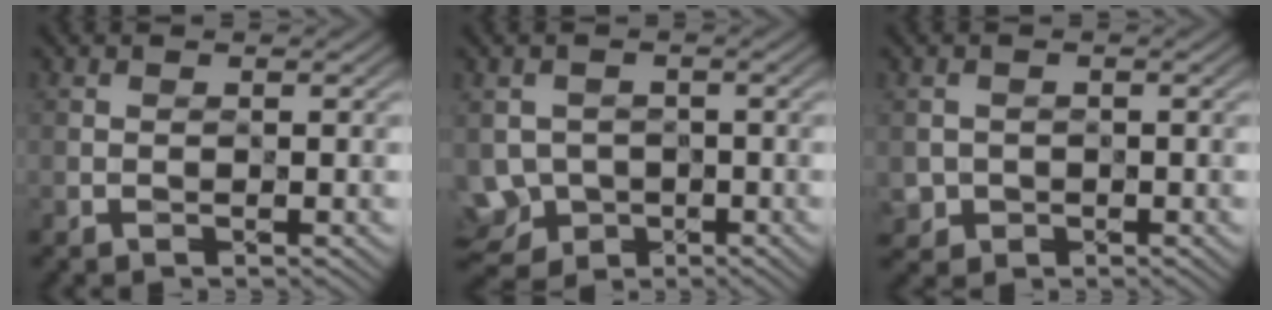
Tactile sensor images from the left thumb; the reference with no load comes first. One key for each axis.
{"total": 4.6, "fx": -2.4, "fy": 3.9, "fz": 0.8, "tx": -0.017, "ty": -0.010, "tz": -0.043}
{"total": 1.4, "fx": -0.3, "fy": 1.2, "fz": -0.7, "tx": 0.018, "ty": -0.007, "tz": -0.007}